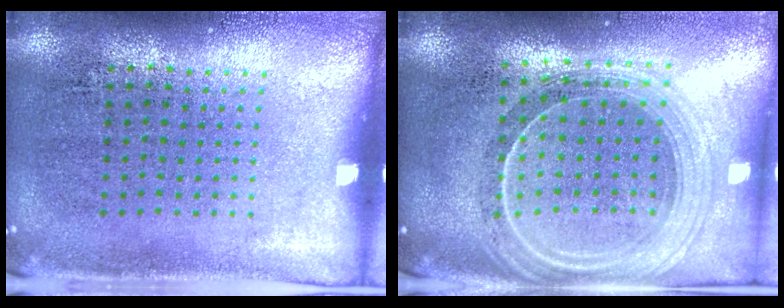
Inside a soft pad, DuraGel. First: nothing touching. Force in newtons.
{"total": 2.4, "press": 2.0, "slide": 1.2}